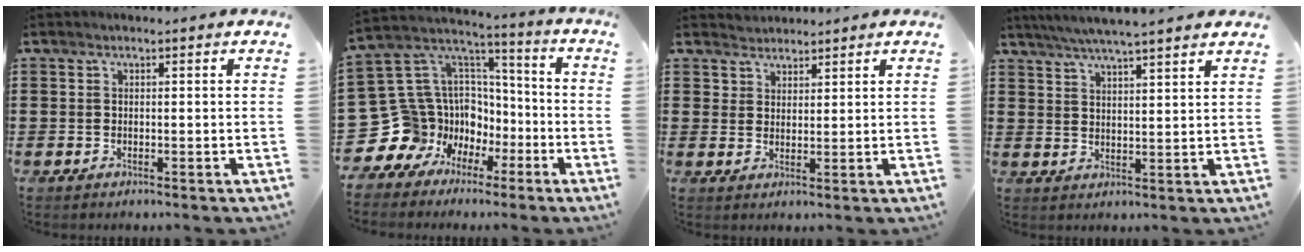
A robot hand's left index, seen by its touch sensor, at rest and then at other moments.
{"total": 13.1, "force": [-5.5, 11.9, 1.0], "torque": [-0.088, -0.025, -0.063]}
{"total": 2.9, "force": [2.5, 1.3, -0.6], "torque": [0.000, 0.003, 0.050]}
{"total": 4.7, "force": [4.3, -0.2, 1.8], "torque": [-0.048, -0.014, 0.075]}